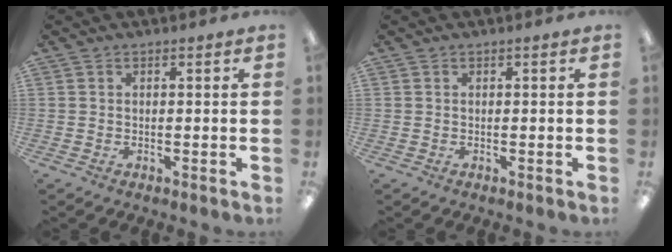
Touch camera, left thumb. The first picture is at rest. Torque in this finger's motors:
{"motor_torque": [-0.07, 0.07, 0.04, -0.05, 0.00]}